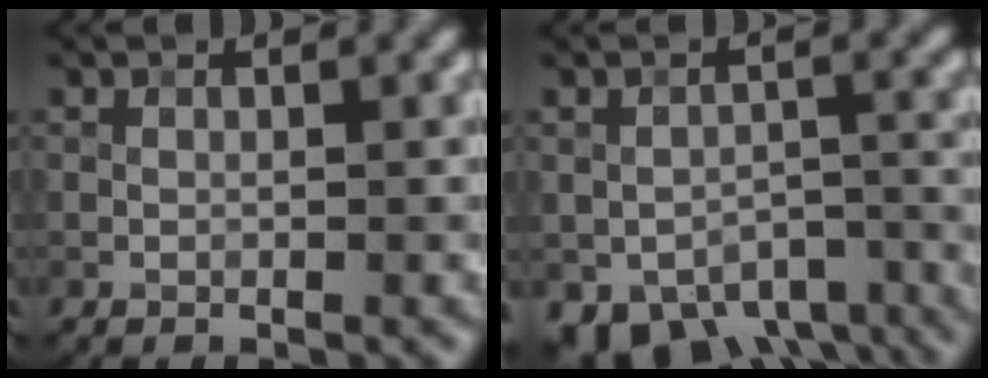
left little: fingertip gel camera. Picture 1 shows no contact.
{"total": 7.9, "force": [-5.2, 4.5, 4.0], "torque": [-0.060, -0.024, -0.070]}